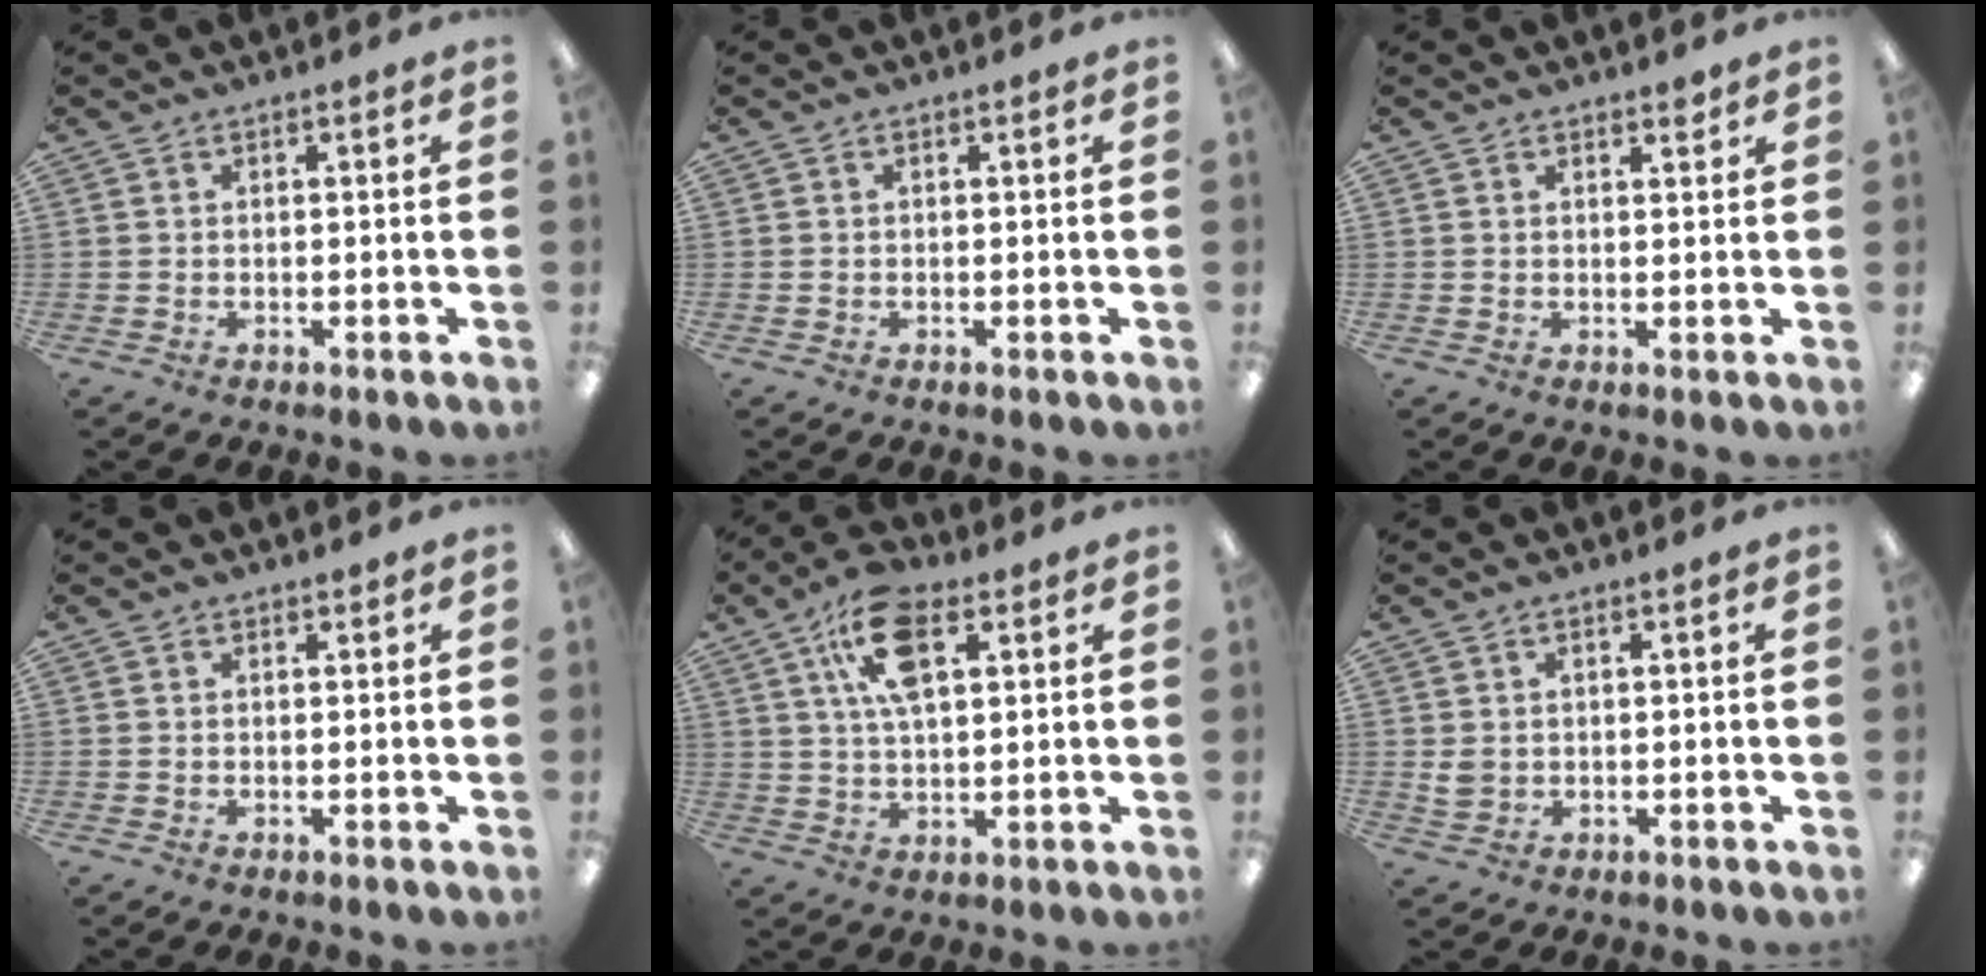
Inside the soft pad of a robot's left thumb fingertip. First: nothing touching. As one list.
[{"total": 0.0}, {"total": 1.7, "force": [1.4, 0.7, 0.5], "torque": [0.006, -0.008, 0.023]}, {"total": 0.7, "force": [0.6, 0.3, 0.0], "torque": [0.008, -0.004, 0.011]}, {"total": 13.1, "force": [6.0, 6.5, 9.6], "torque": [-0.167, 0.003, 0.108]}, {"total": 2.7, "force": [1.0, 2.2, 1.3], "torque": [-0.011, -0.004, 0.016]}]